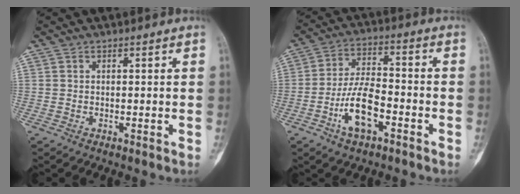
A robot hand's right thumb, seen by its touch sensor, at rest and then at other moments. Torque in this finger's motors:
{"motor_torque": [-0.14, 0.35, 0.85, -0.25, 0.06]}